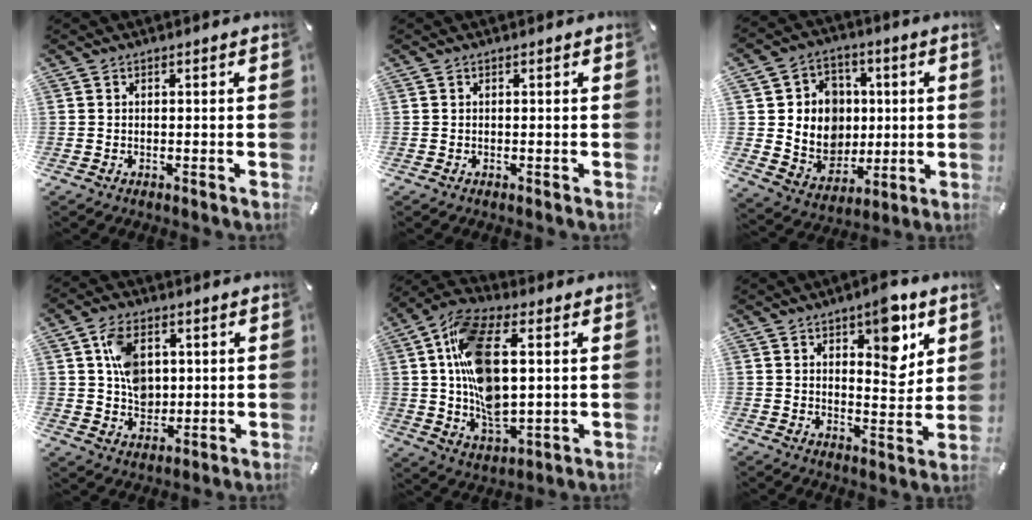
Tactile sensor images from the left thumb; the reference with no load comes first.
{"total": 0.0}
{"total": 11.6, "force": [0.6, 11.3, 2.3], "torque": [-0.034, -0.005, 0.027]}
{"total": 9.4, "force": [2.2, 7.3, 5.6], "torque": [-0.103, 0.009, 0.043]}
{"total": 17.3, "force": [2.7, 9.2, 14.4], "torque": [-0.290, -0.002, 0.049]}
{"total": 10.9, "force": [6.1, 5.3, 7.3], "torque": [-0.085, -0.034, 0.100]}